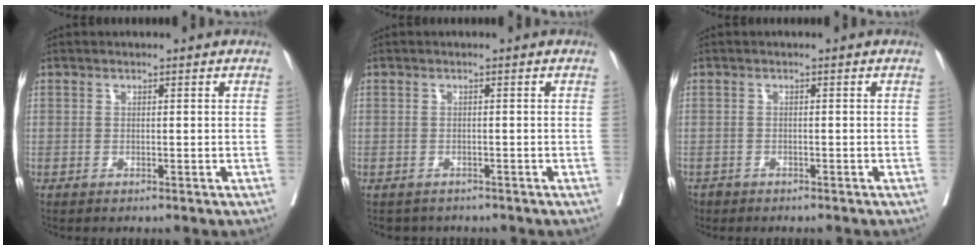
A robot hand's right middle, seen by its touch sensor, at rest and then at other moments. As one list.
[{"total": 2.7, "force": [-2.4, 1.3, 0.0], "torque": [-0.003, 0.000, -0.035]}, {"total": 2.4, "force": [-2.0, 1.4, 0.1], "torque": [-0.006, 0.001, -0.035]}]